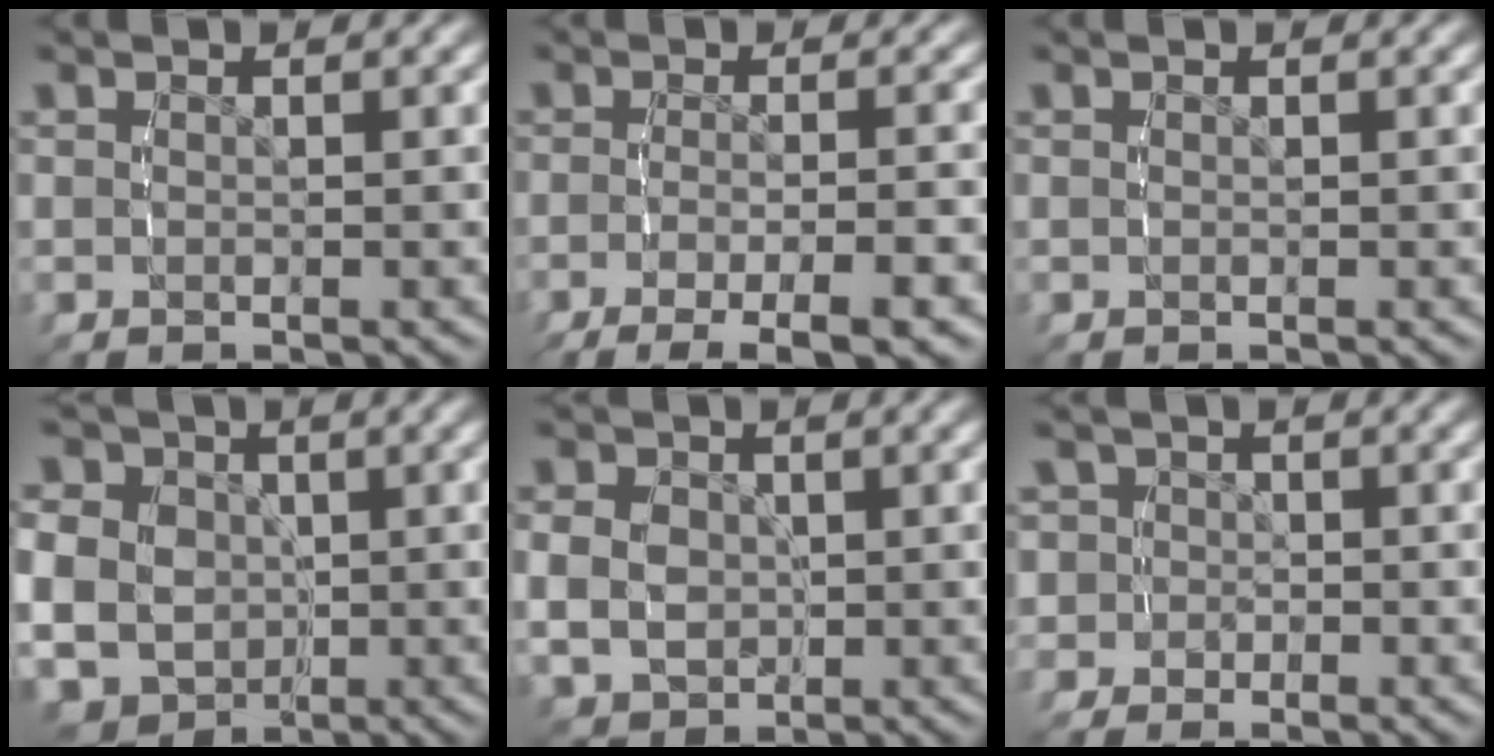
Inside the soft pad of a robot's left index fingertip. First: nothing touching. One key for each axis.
{"total": 7.0, "fx": -5.3, "fy": 2.0, "fz": 4.1, "tx": -0.070, "ty": -0.019, "tz": -0.070}
{"total": 0.0}
{"total": 13.6, "fx": -0.8, "fy": 12.3, "fz": 5.8, "tx": -0.137, "ty": -0.048, "tz": -0.011}
{"total": 4.9, "fx": 0.1, "fy": 4.2, "fz": 2.4, "tx": -0.052, "ty": -0.016, "tz": 0.011}
{"total": 4.6, "fx": -0.7, "fy": 4.5, "fz": 0.6, "tx": -0.032, "ty": -0.009, "tz": -0.022}